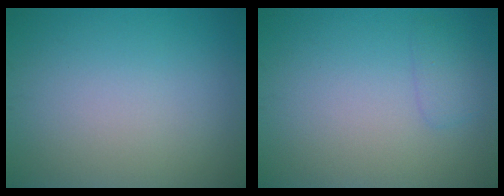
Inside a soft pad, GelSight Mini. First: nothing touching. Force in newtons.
{"total": 1.4, "press": 1.4, "slide": 0.1}